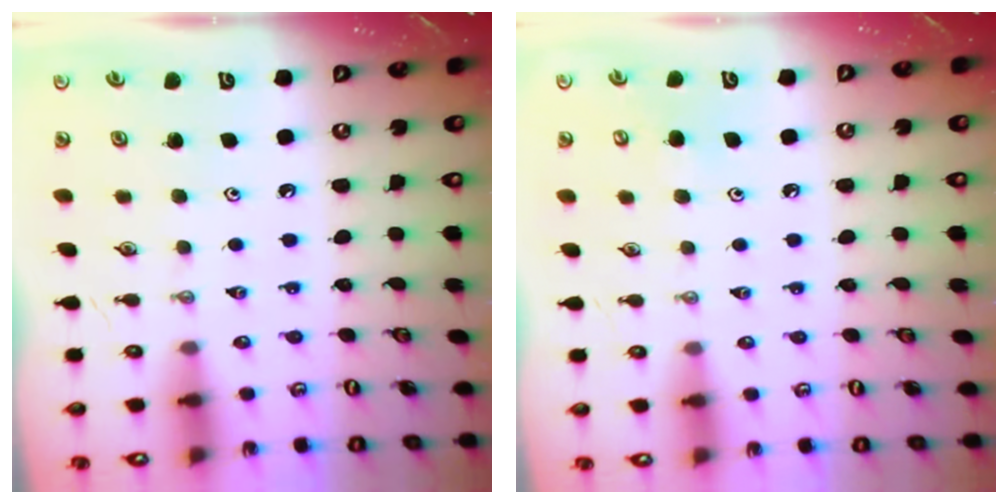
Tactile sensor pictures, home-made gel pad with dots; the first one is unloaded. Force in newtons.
{"total": 4.3, "press": 4.3, "slide": 0.3}